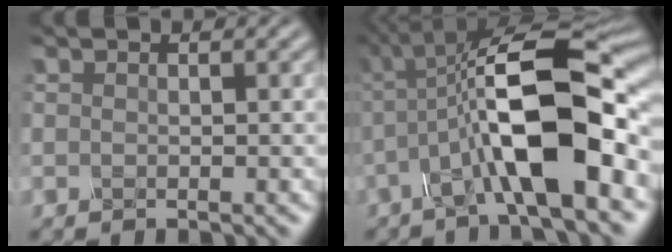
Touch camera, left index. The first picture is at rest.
{"total": 12.4, "force": [-2.2, 3.8, 11.6], "torque": [-0.191, 0.014, -0.048]}